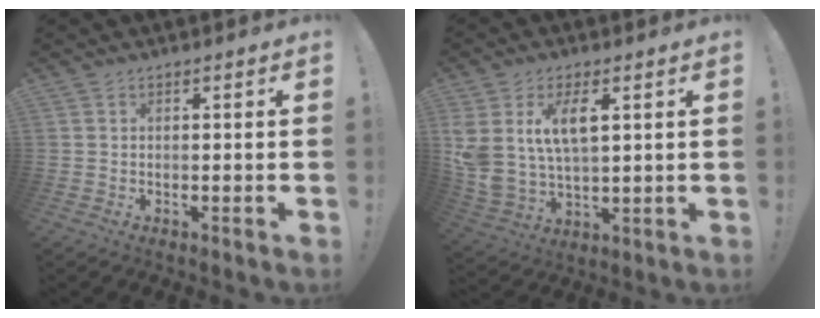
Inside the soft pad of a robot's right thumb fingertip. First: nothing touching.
{"total": 11.3, "force": [4.9, 5.8, 8.3], "torque": [-0.180, -0.016, 0.090]}